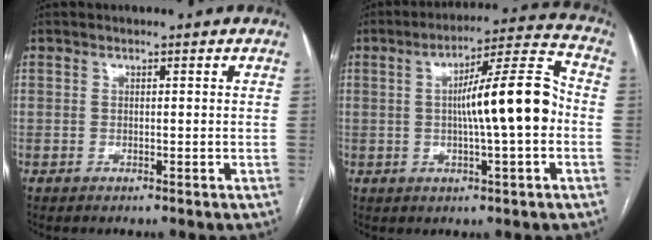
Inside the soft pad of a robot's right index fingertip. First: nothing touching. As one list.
[{"total": 12.7, "force": [-0.6, 0.9, 12.7], "torque": [-0.198, 0.022, -0.012]}]